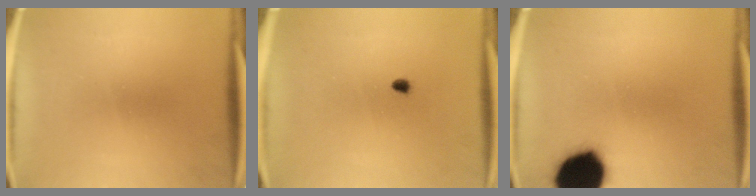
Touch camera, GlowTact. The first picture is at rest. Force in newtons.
{"total": 1.3}
{"total": 19.3}